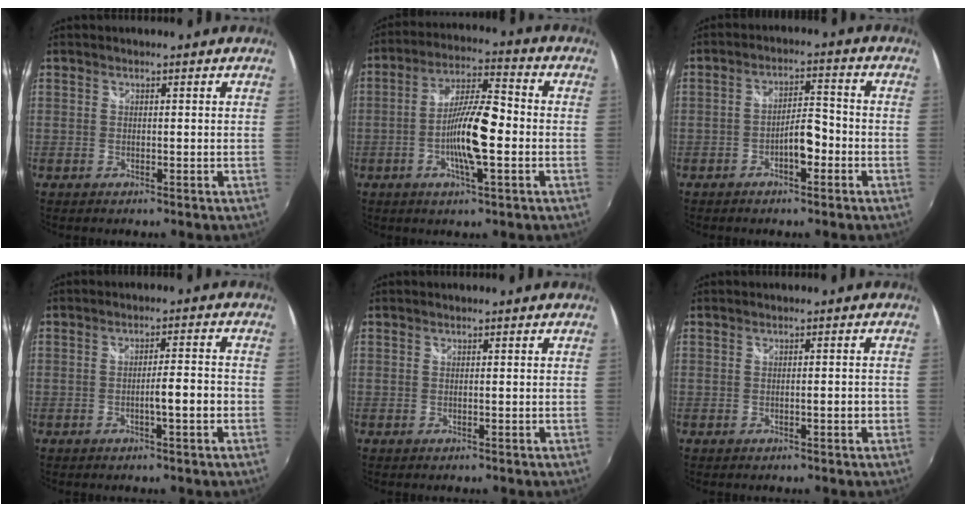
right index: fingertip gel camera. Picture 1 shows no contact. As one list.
[{"total": 11.2, "force": [-2.6, 2.1, 10.7], "torque": [-0.203, 0.001, -0.051]}, {"total": 6.1, "force": [-3.1, 1.8, 5.0], "torque": [-0.087, 0.013, -0.047]}, {"total": 4.2, "force": [-1.6, 0.1, 3.9], "torque": [-0.064, 0.001, -0.023]}, {"total": 0.0}, {"total": 1.5, "force": [-0.6, 0.4, 1.3], "torque": [-0.018, 0.002, -0.008]}]